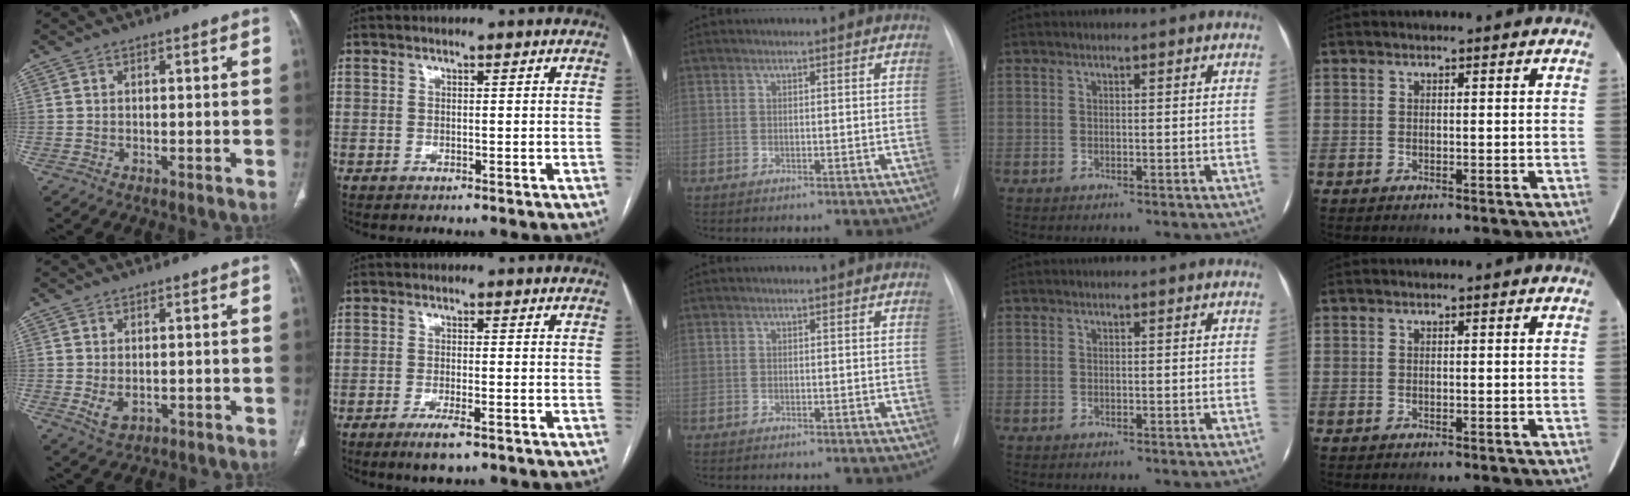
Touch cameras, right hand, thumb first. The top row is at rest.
{"thumb": {"total": 3.1, "force": [-0.5, 2.1, 2.2], "torque": [-0.039, -0.005, 0.004]}, "index": {"total": 3.8, "force": [-2.3, 0.8, 3.0], "torque": [-0.057, -0.006, -0.037]}, "middle": {"total": 0.5, "force": [-0.5, 0.0, 0.2], "torque": [-0.006, -0.002, -0.010]}}